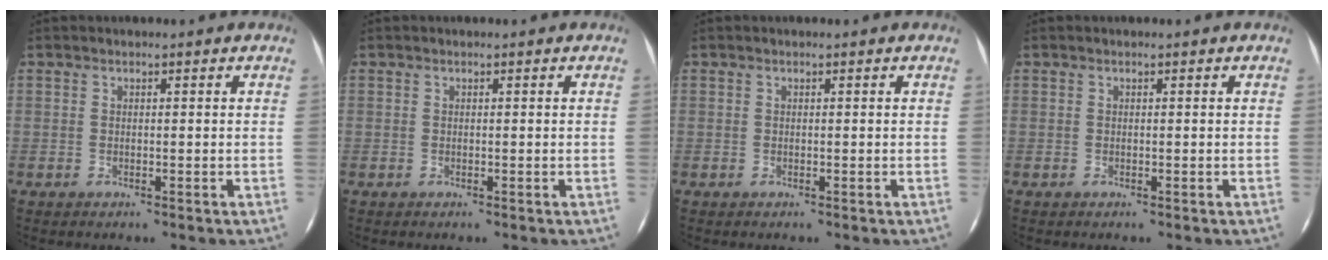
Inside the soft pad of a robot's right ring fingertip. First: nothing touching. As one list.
[{"total": 0.0}, {"total": 0.0}, {"total": 0.0}]